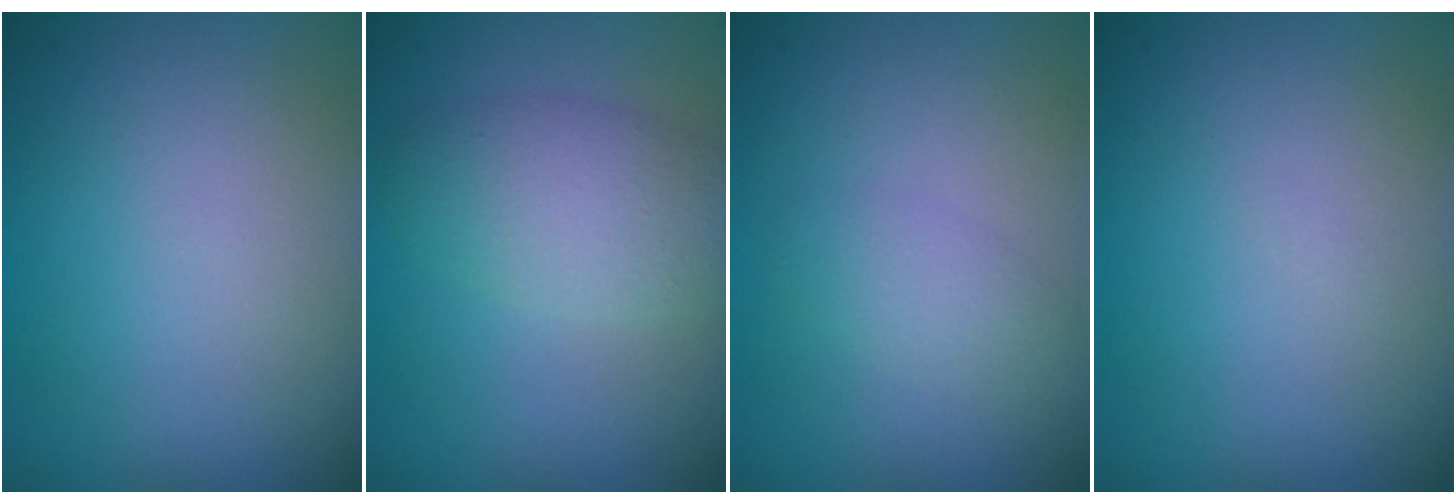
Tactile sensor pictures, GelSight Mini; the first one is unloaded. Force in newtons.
{"total": 3.9, "press": 3.9, "slide": 0.2}
{"total": 1.7, "press": 1.7, "slide": 0.1}
{"total": 0.0}